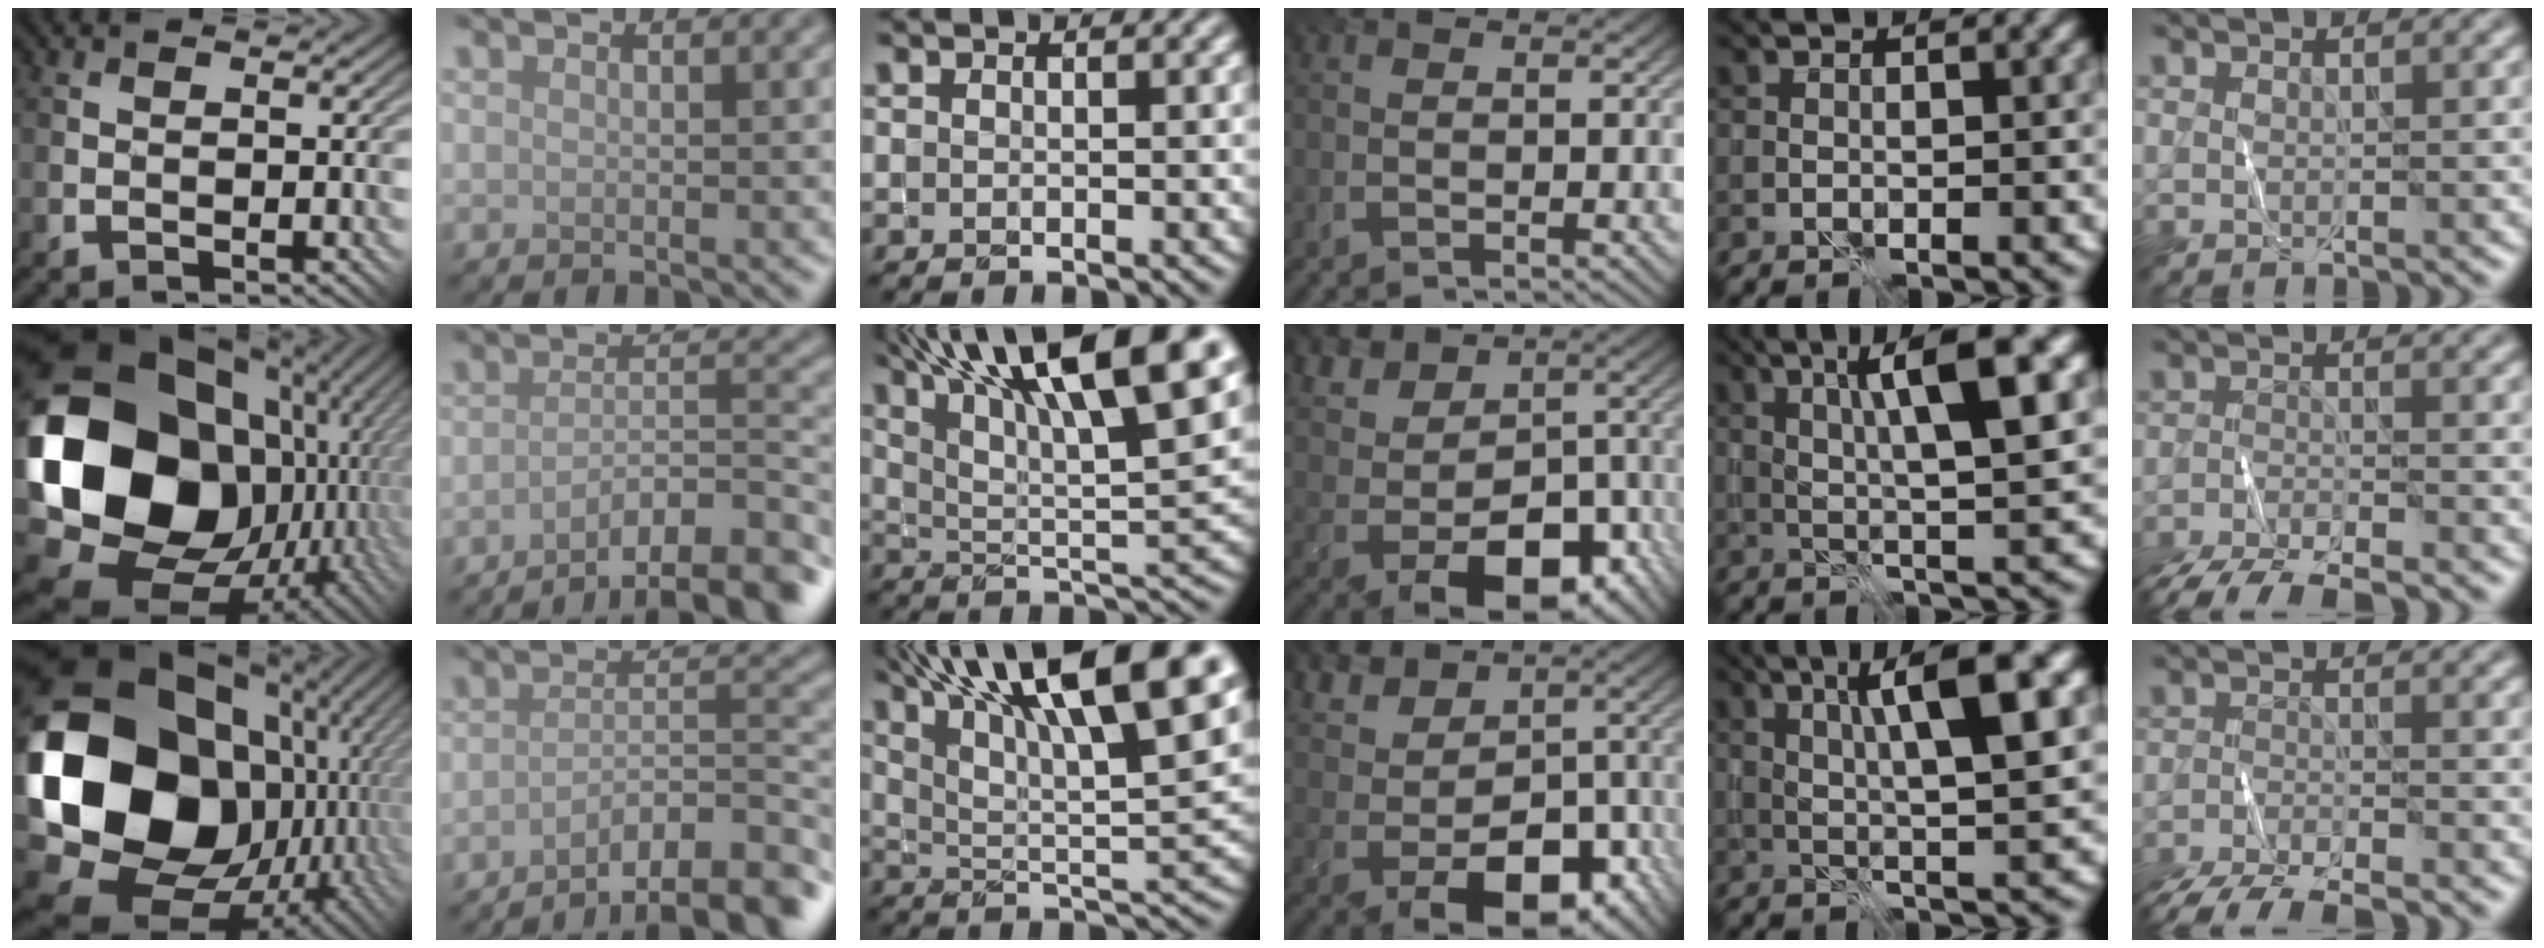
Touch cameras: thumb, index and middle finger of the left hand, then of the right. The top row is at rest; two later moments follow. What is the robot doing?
{"motion": "fold", "object": "shorts"}